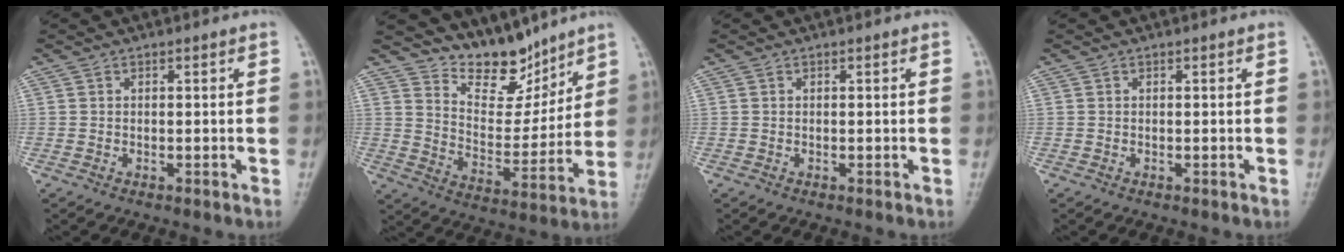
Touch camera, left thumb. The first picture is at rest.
{"total": 12.0, "force": [10.1, 5.2, 3.9], "torque": [-0.027, -0.073, 0.181]}
{"total": 0.0}
{"total": 0.0}